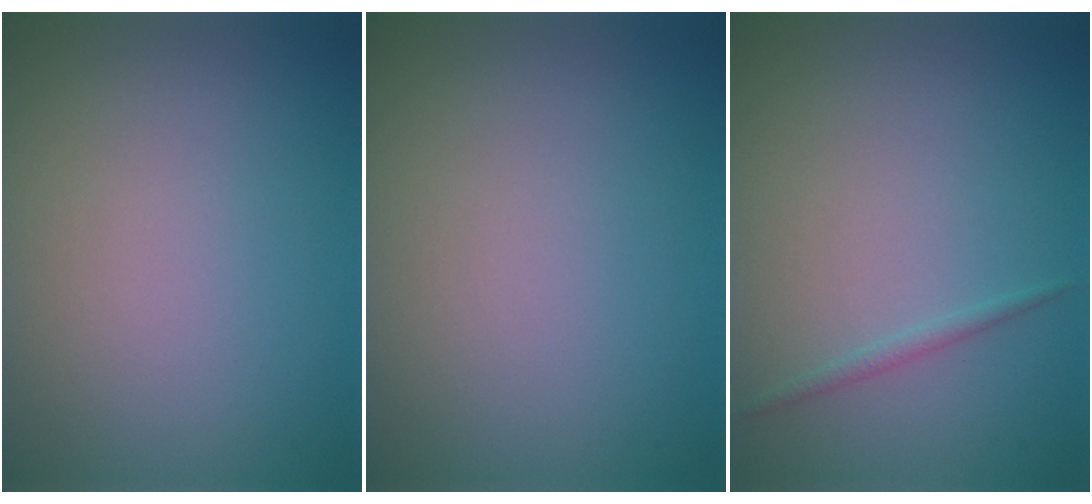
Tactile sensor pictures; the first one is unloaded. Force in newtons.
{"total": 0.0}
{"total": 0.8, "press": 0.8, "slide": 0.0}